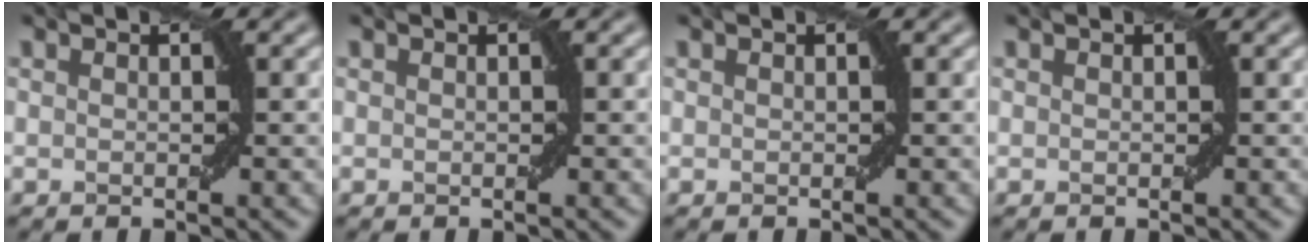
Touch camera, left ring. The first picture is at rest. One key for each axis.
{"total": 0.0}
{"total": 0.0}
{"total": 0.0}